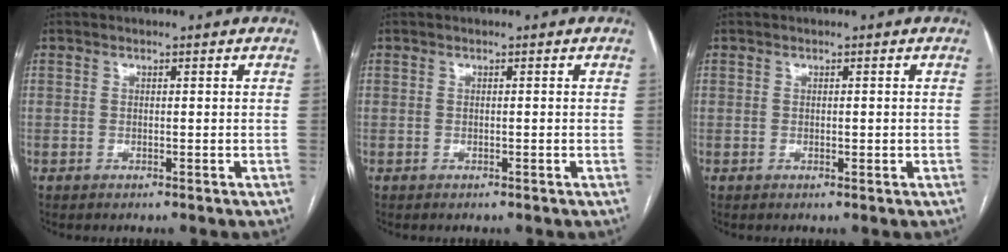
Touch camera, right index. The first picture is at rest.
{"total": 0.0}
{"total": 0.8, "force": [0.1, 0.4, 0.7], "torque": [-0.014, -0.003, 0.003]}